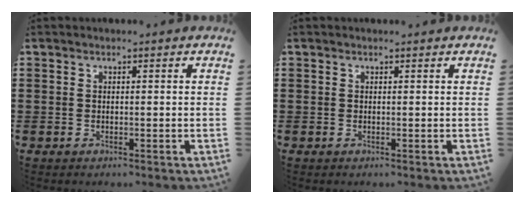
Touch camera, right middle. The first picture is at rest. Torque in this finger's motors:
{"motor_torque": [-0.05, -0.02, 0.05, 0.01]}